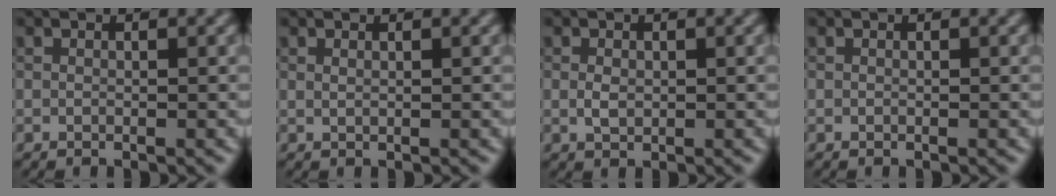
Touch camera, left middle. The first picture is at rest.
{"total": 0.5, "force": [0.4, 0.1, 0.3], "torque": [-0.006, -0.002, 0.007]}
{"total": 1.3, "force": [0.1, 0.9, 0.9], "torque": [-0.021, -0.001, 0.002]}
{"total": 0.0}